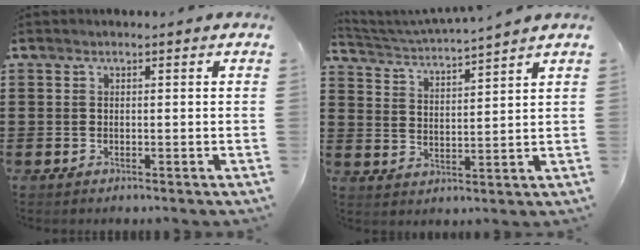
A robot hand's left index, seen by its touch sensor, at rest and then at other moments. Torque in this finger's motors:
{"motor_torque": [-0.11, 0.22, -0.03, 0.02]}